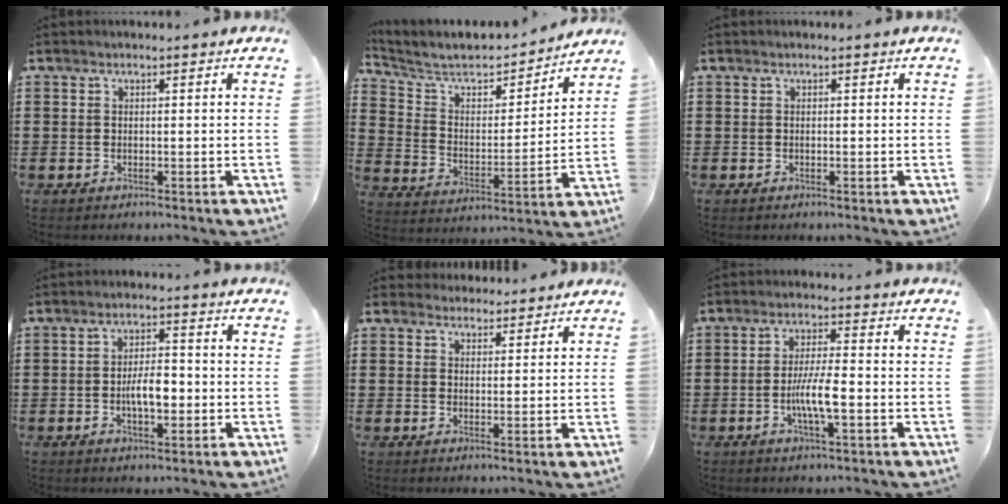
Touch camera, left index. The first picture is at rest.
{"total": 6.3, "force": [5.4, 2.4, 2.3], "torque": [-0.077, -0.035, 0.088]}
{"total": 0.0}
{"total": 5.3, "force": [-1.0, 2.2, 4.7], "torque": [-0.083, 0.001, -0.023]}
{"total": 2.9, "force": [2.7, 1.1, 0.0], "torque": [-0.009, -0.001, 0.053]}
{"total": 6.3, "force": [-1.6, 1.2, 6.0], "torque": [-0.115, 0.000, -0.032]}